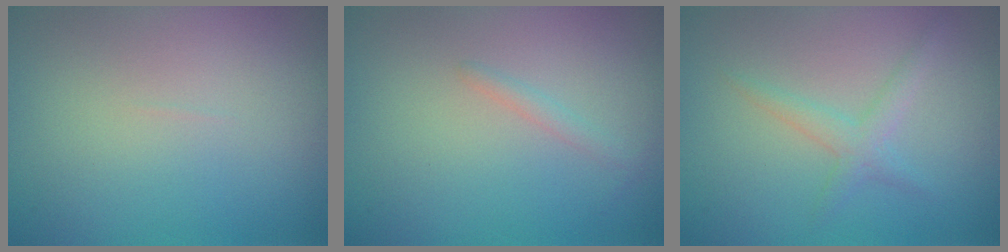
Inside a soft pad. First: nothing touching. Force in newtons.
{"total": 0.8, "press": 0.8, "slide": 0.1}
{"total": 1.8, "press": 1.8, "slide": 0.1}